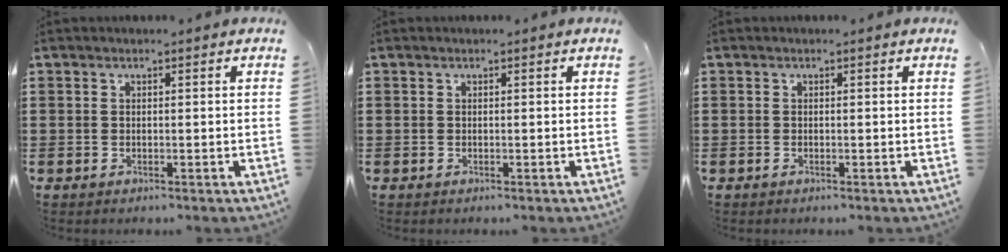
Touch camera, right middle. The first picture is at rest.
{"total": 0.0}
{"total": 0.0}